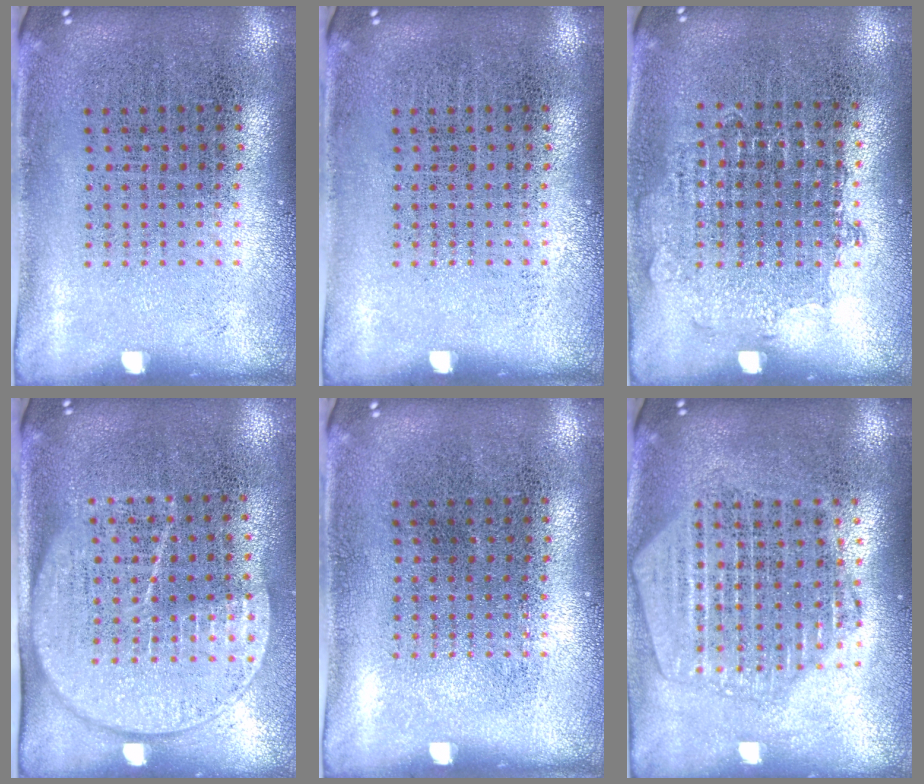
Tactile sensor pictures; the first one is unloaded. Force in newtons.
{"total": 0.0}
{"total": 0.8, "press": 0.8, "slide": 0.2}
{"total": 1.8, "press": 1.5, "slide": 1.0}
{"total": 0.0}
{"total": 2.0, "press": 1.9, "slide": 0.8}